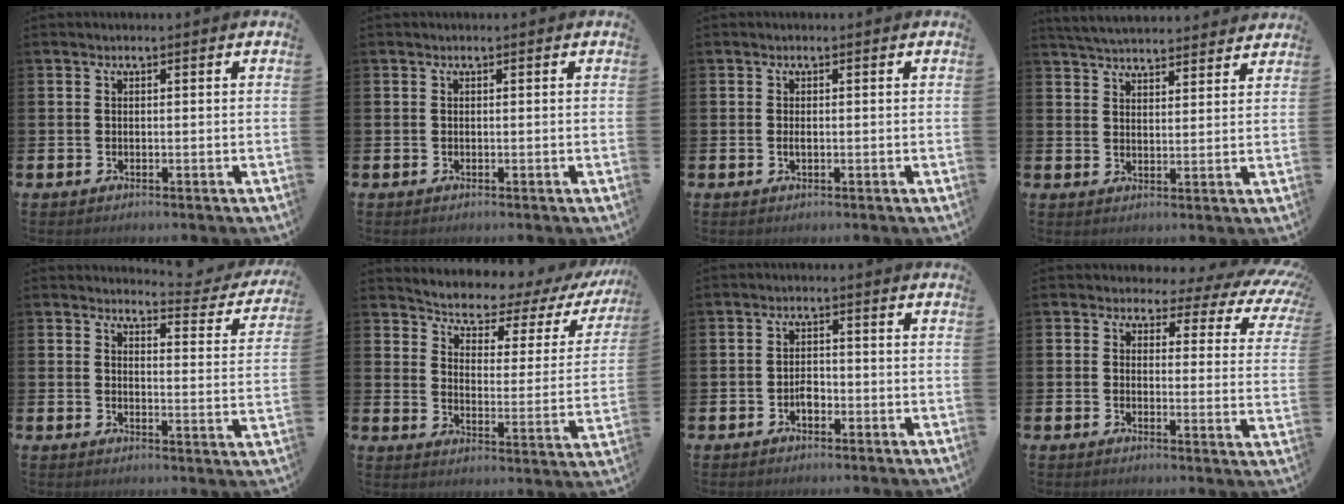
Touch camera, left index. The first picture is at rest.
{"total": 0.0}
{"total": 0.7, "force": [0.0, 0.2, 0.6], "torque": [-0.013, 0.001, -0.001]}
{"total": 4.8, "force": [4.7, 0.5, 0.4], "torque": [-0.017, -0.029, 0.084]}
{"total": 3.4, "force": [3.2, 0.9, 0.5], "torque": [0.000, -0.031, 0.047]}
{"total": 5.1, "force": [4.7, 1.5, 1.2], "torque": [-0.049, -0.044, 0.072]}
{"total": 1.9, "force": [-0.8, 1.2, 1.2], "torque": [-0.022, 0.004, -0.017]}
{"total": 3.0, "force": [1.8, 2.1, 1.1], "torque": [-0.020, -0.028, 0.018]}